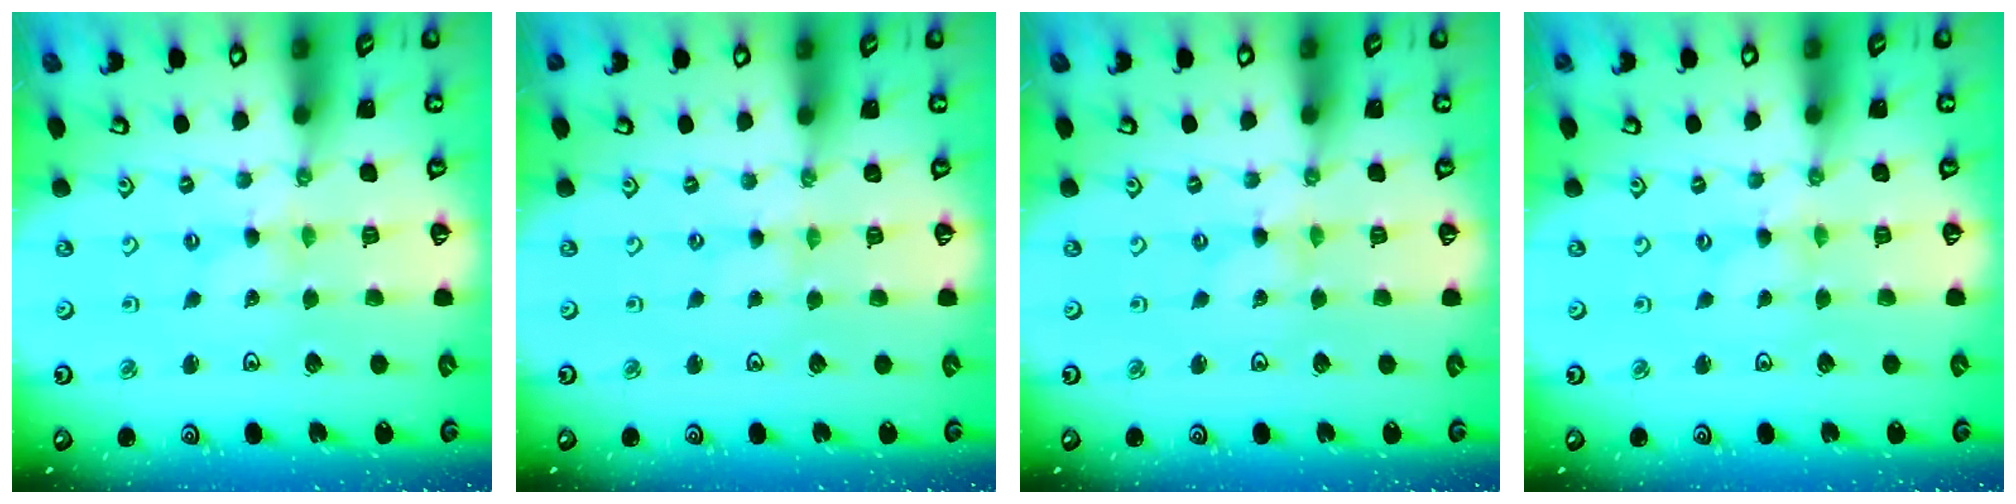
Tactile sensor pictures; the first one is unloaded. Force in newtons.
{"total": 0.6, "press": 0.6, "slide": 0.1}
{"total": 0.0}
{"total": 0.0}